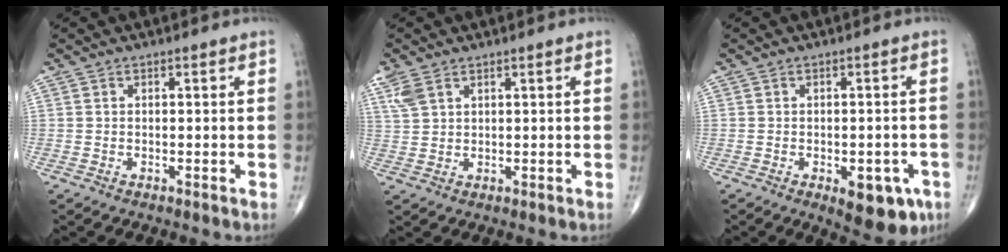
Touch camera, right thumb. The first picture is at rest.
{"total": 4.1, "force": [2.4, 2.2, 2.4], "torque": [-0.058, 0.005, 0.060]}
{"total": 8.7, "force": [-3.9, 4.2, 6.6], "torque": [-0.056, 0.010, -0.041]}